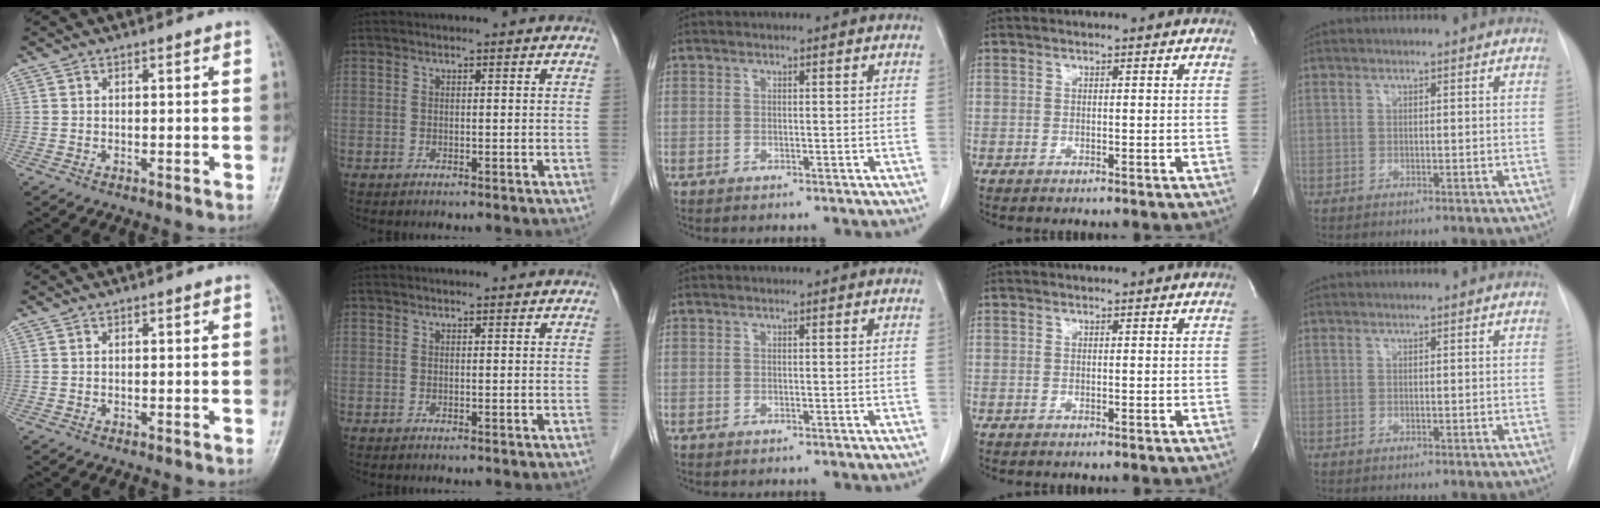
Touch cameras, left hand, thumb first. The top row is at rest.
{}